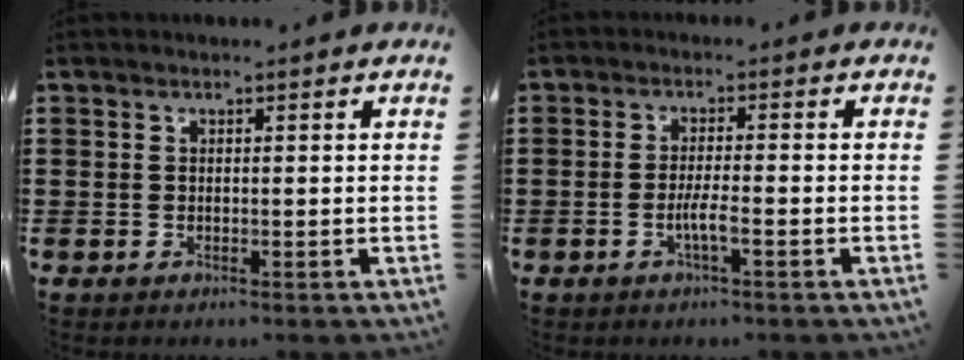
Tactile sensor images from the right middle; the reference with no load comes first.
{"total": 2.9, "force": [-1.3, 0.4, 2.6], "torque": [-0.046, 0.002, -0.024]}